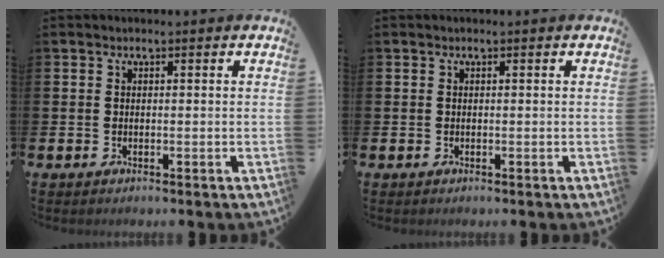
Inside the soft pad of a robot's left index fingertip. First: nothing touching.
{"total": 0.0}